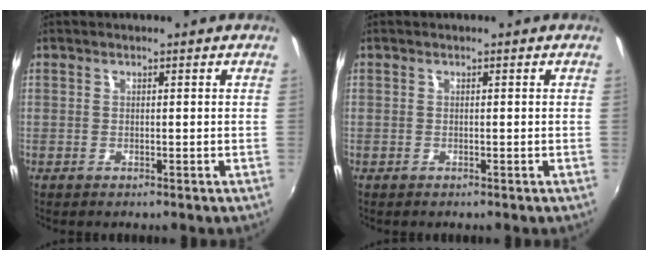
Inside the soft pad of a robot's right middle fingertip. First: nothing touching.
{"total": 0.0}